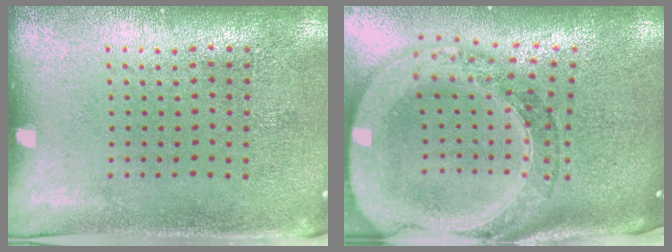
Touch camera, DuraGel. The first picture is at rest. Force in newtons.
{"total": 3.4, "press": 2.7, "slide": 2.0}